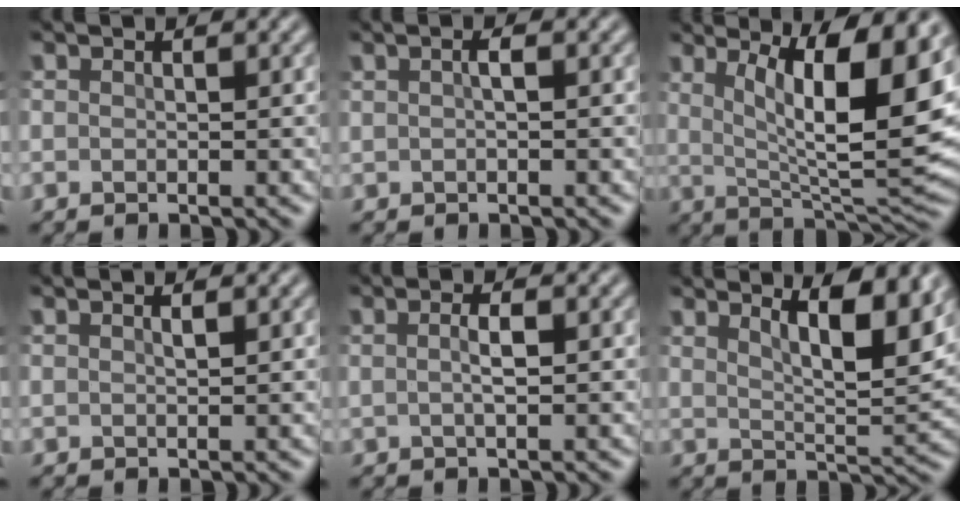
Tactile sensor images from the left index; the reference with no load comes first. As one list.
[{"total": 0.8, "force": [0.0, 0.2, 0.8], "torque": [-0.020, 0.004, 0.000]}, {"total": 12.5, "force": [3.3, 3.5, 11.6], "torque": [-0.162, -0.013, 0.052]}, {"total": 0.6, "force": [0.5, 0.1, 0.4], "torque": [-0.010, 0.000, 0.008]}, {"total": 1.7, "force": [0.1, 0.4, 1.6], "torque": [-0.032, 0.000, 0.000]}, {"total": 6.9, "force": [4.1, 1.8, 5.2], "torque": [-0.077, 0.000, 0.068]}]